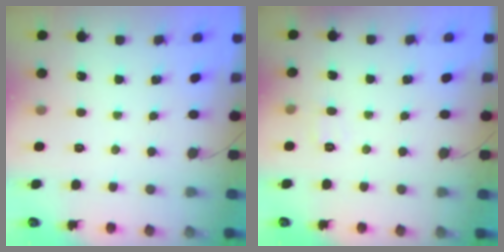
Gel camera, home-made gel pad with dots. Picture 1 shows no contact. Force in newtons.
{"total": 5.5, "press": 5.4, "slide": 1.2}